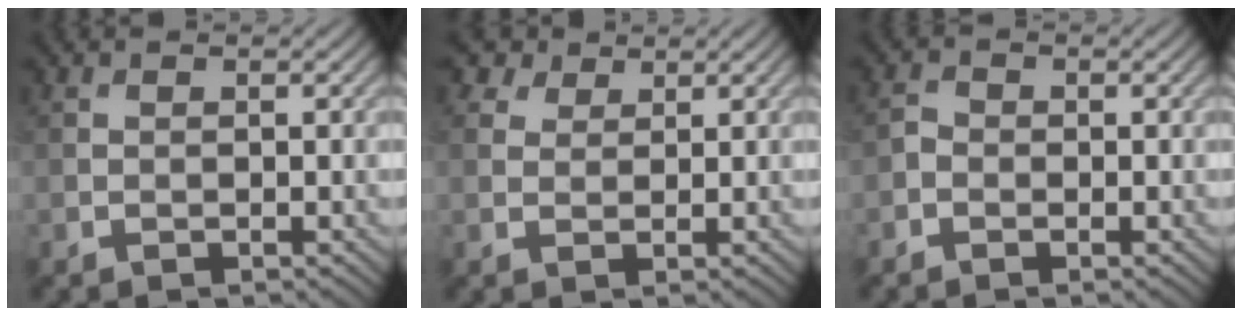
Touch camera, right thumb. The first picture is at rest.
{"total": 3.2, "force": [2.3, 2.0, 1.1], "torque": [-0.029, 0.000, 0.047]}
{"total": 1.4, "force": [-0.8, 1.0, 0.6], "torque": [-0.014, 0.002, -0.020]}